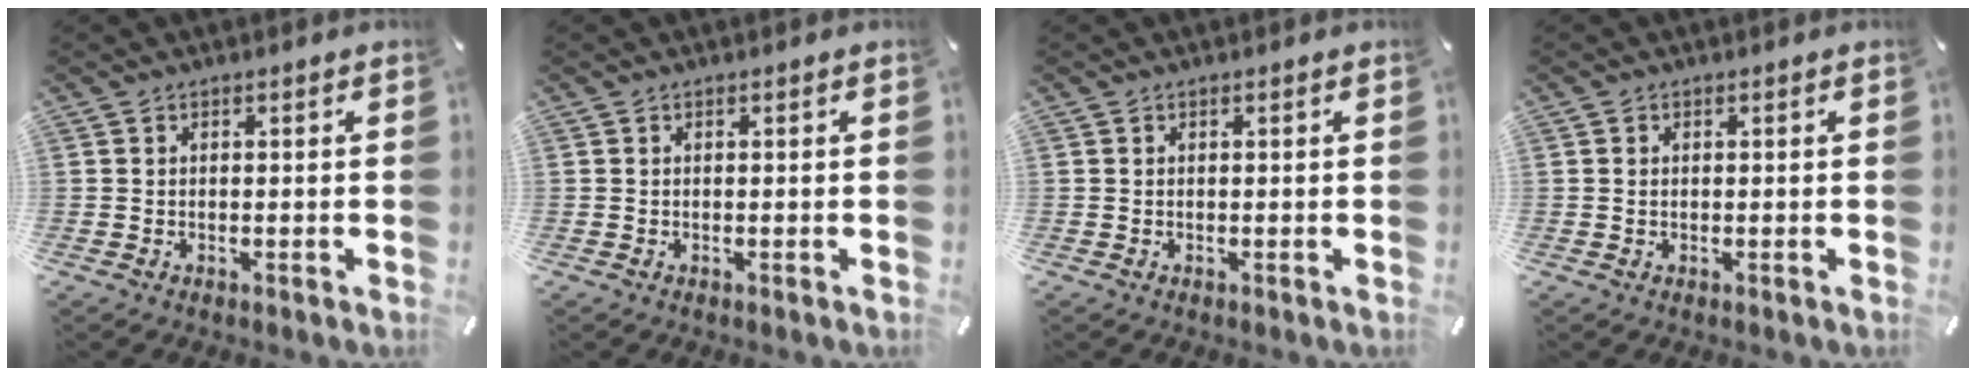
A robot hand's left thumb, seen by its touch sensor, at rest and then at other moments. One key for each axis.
{"total": 0.0}
{"total": 0.0}
{"total": 0.7, "fx": 0.0, "fy": 0.5, "fz": 0.4, "tx": -0.010, "ty": 0.003, "tz": -0.001}